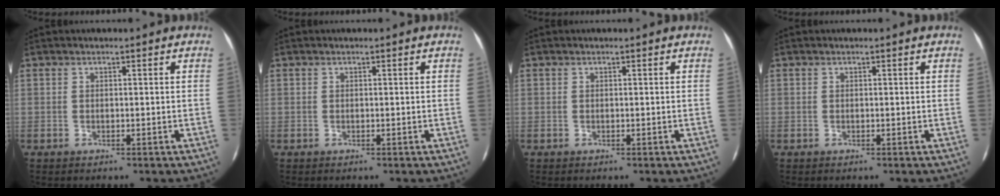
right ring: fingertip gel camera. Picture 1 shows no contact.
{"total": 0.0}
{"total": 0.0}
{"total": 0.0}